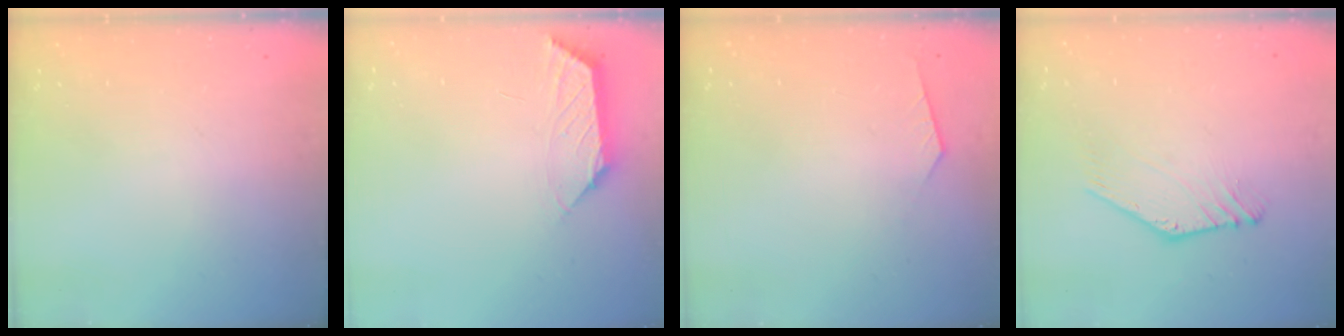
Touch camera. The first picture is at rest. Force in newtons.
{"total": 1.7, "press": 1.6, "slide": 0.5}
{"total": 2.4, "press": 2.4, "slide": 0.4}
{"total": 1.5, "press": 1.4, "slide": 0.2}